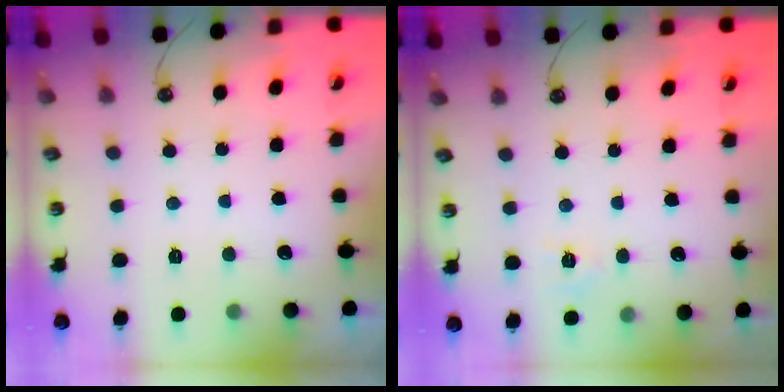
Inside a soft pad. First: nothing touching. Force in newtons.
{"total": 5.8, "press": 5.7, "slide": 0.6}